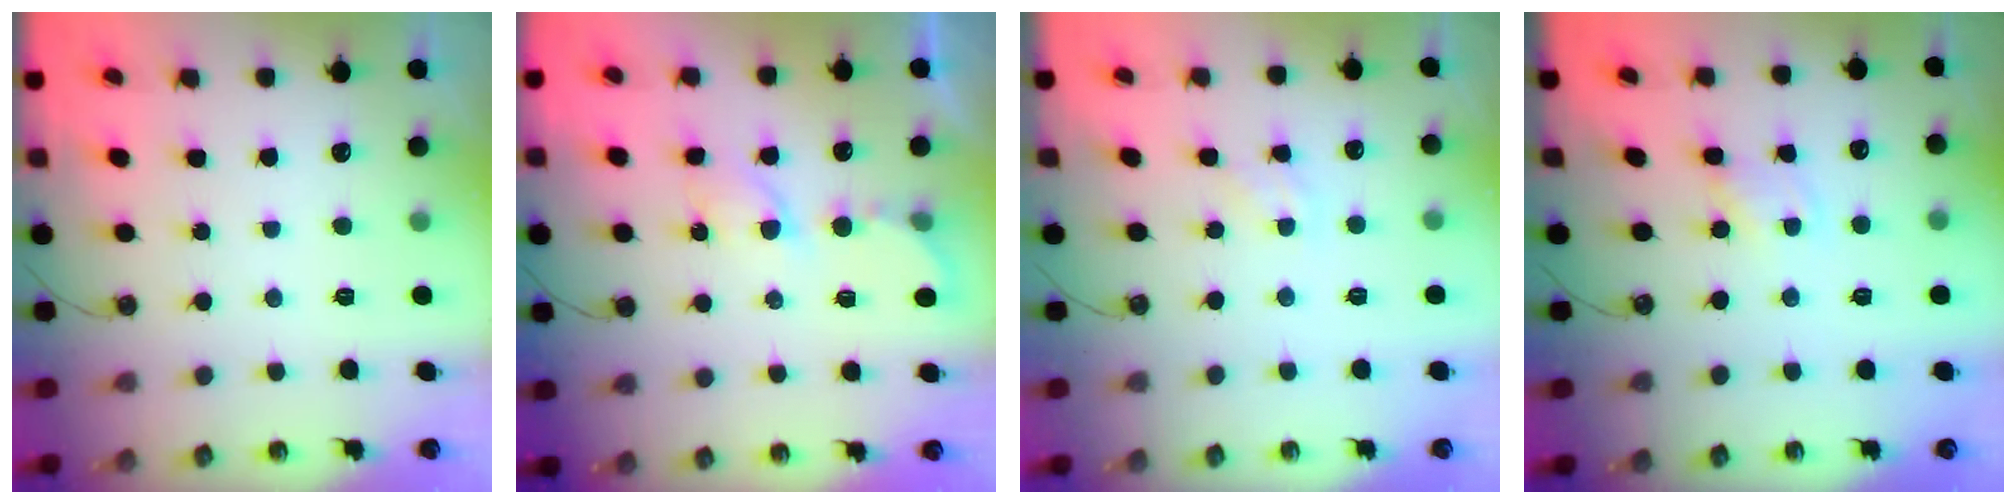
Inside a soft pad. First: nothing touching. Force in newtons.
{"total": 6.2, "press": 6.2, "slide": 0.2}
{"total": 1.4, "press": 1.4, "slide": 0.2}
{"total": 1.4, "press": 1.4, "slide": 0.2}